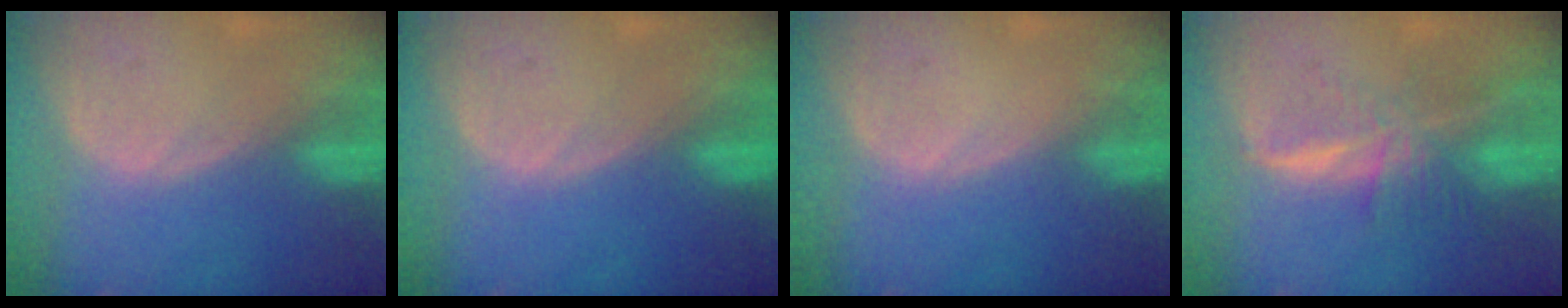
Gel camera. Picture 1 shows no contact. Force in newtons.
{"total": 0.0}
{"total": 0.0}
{"total": 7.4, "press": 6.2, "slide": 3.9}